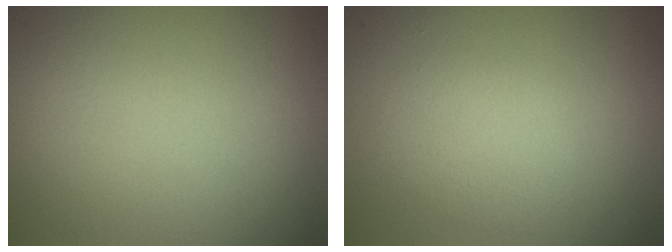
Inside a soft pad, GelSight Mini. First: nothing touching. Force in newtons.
{"total": 2.0, "press": 2.0, "slide": 0.2}